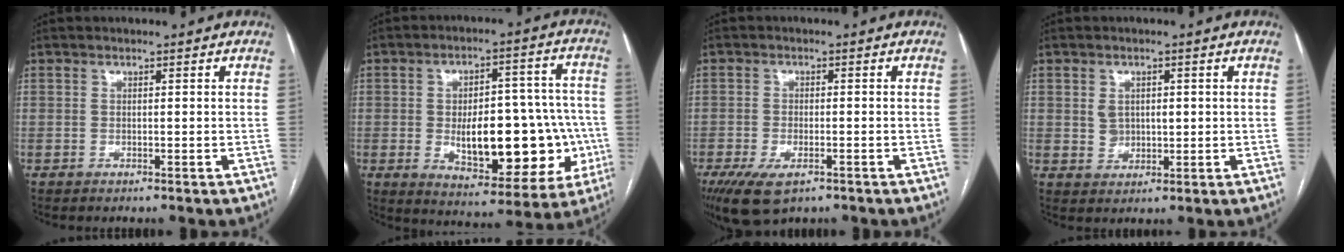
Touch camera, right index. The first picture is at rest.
{"total": 19.3, "force": [-3.6, 8.5, 16.9], "torque": [-0.210, 0.030, -0.027]}
{"total": 7.5, "force": [-4.4, 3.3, 5.1], "torque": [-0.094, -0.015, -0.072]}
{"total": 3.5, "force": [0.6, 2.8, 2.0], "torque": [-0.034, 0.007, 0.018]}